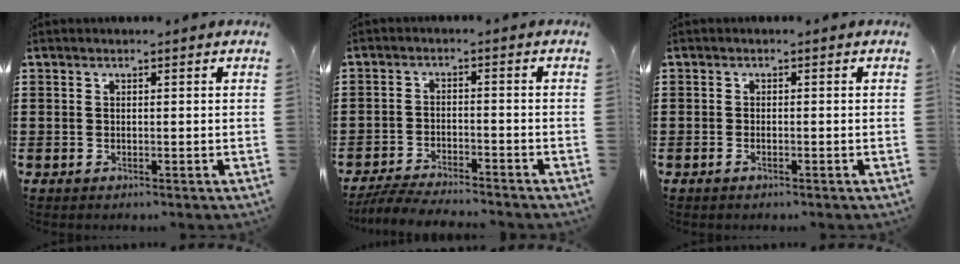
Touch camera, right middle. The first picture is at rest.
{"total": 4.5, "force": [-4.4, 0.1, 1.0], "torque": [-0.032, -0.008, -0.091]}
{"total": 0.8, "force": [-0.6, 0.2, 0.5], "torque": [-0.011, -0.004, -0.010]}